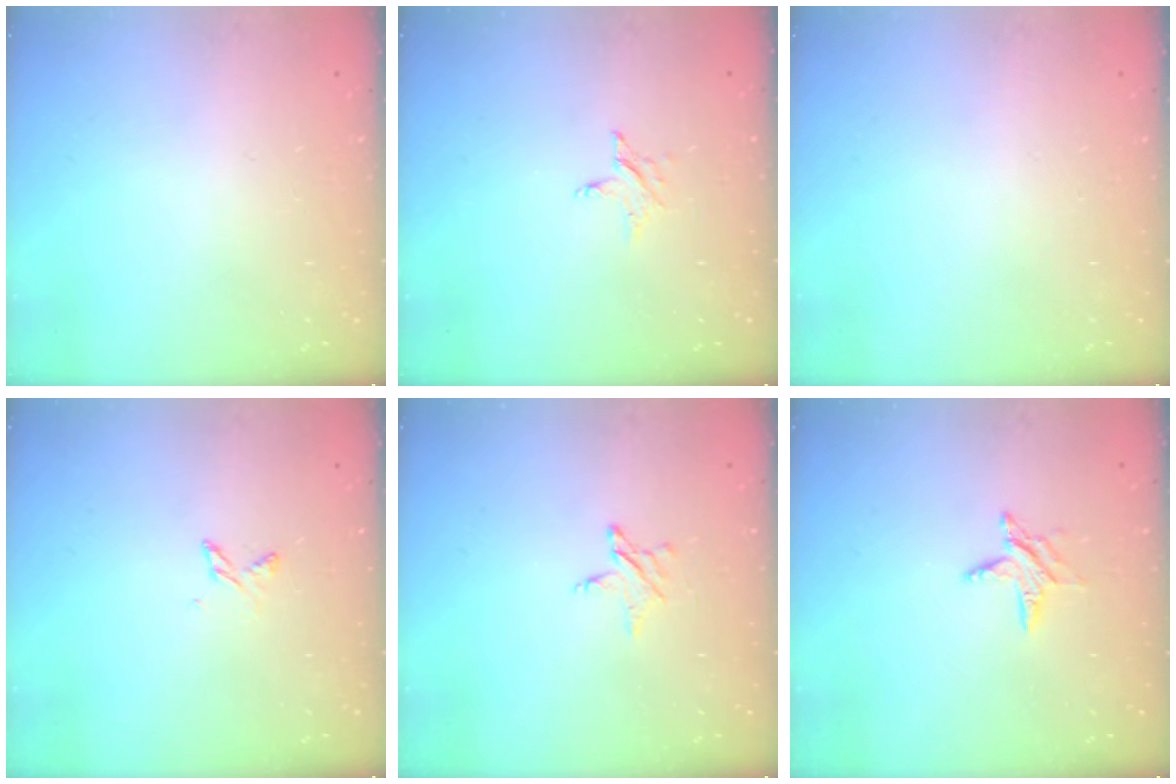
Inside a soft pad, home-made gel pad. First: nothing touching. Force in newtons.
{"total": 2.4, "press": 2.4, "slide": 0.1}
{"total": 0.0}
{"total": 2.5, "press": 2.5, "slide": 0.5}
{"total": 3.6, "press": 3.6, "slide": 0.3}
{"total": 4.3, "press": 4.2, "slide": 0.5}